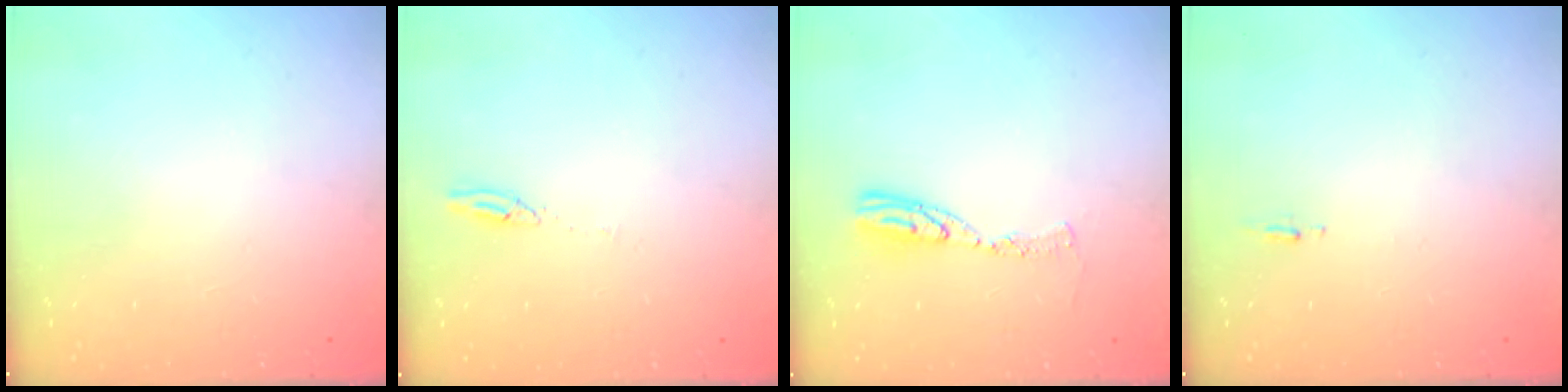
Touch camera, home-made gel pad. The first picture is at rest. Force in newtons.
{"total": 2.7, "press": 2.7, "slide": 0.2}
{"total": 8.2, "press": 8.1, "slide": 0.7}
{"total": 5.0, "press": 4.7, "slide": 1.8}